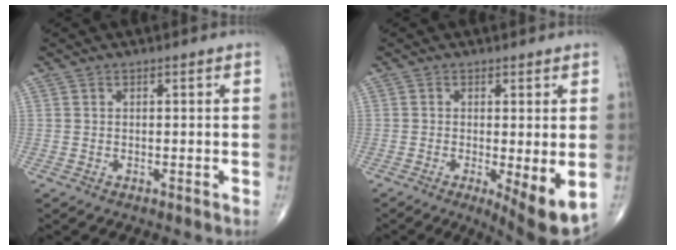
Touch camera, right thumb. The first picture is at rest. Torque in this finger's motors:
{"motor_torque": [-0.11, 0.13, 0.07, 0.18, 0.02]}